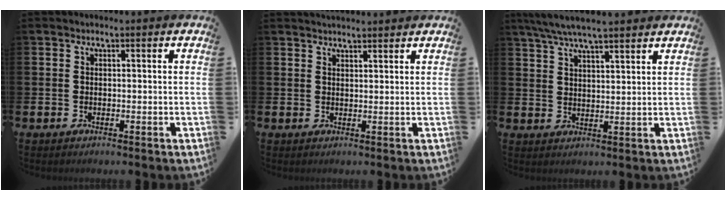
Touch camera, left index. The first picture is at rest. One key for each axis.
{"total": 2.2, "fx": 2.2, "fy": 0.3, "fz": 0.1, "tx": 0.007, "ty": -0.011, "tz": 0.037}
{"total": 6.1, "fx": 5.6, "fy": 0.5, "fz": 2.3, "tx": -0.055, "ty": -0.019, "tz": 0.101}